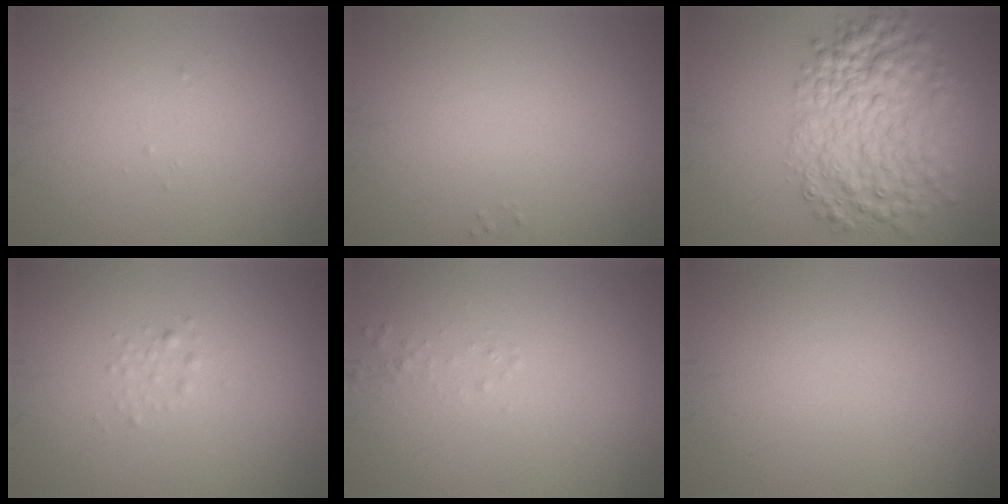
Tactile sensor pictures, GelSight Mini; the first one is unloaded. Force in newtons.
{"total": 0.0}
{"total": 7.3, "press": 7.3, "slide": 0.2}
{"total": 0.8, "press": 0.8, "slide": 0.0}
{"total": 0.7, "press": 0.6, "slide": 0.1}
{"total": 0.0}